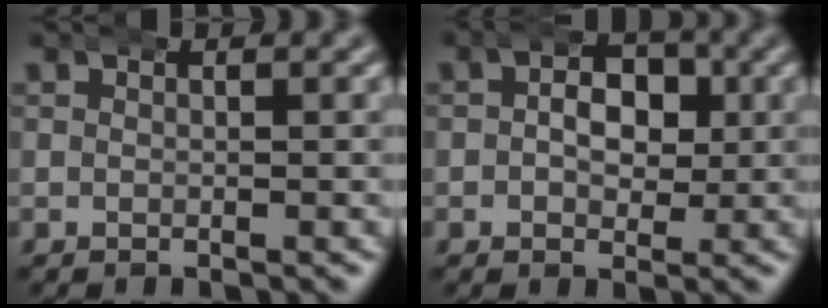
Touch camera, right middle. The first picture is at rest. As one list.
[{"total": 4.1, "force": [0.3, 3.0, 2.9], "torque": [-0.028, 0.002, -0.001]}]